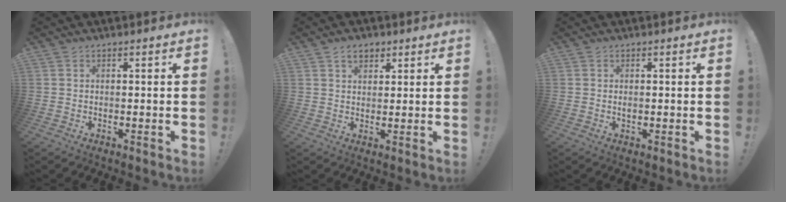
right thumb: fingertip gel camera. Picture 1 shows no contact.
{"total": 4.4, "force": [2.6, 2.9, 2.2], "torque": [-0.023, -0.007, 0.044]}
{"total": 0.8, "force": [-0.1, 0.4, 0.7], "torque": [-0.007, -0.001, -0.003]}